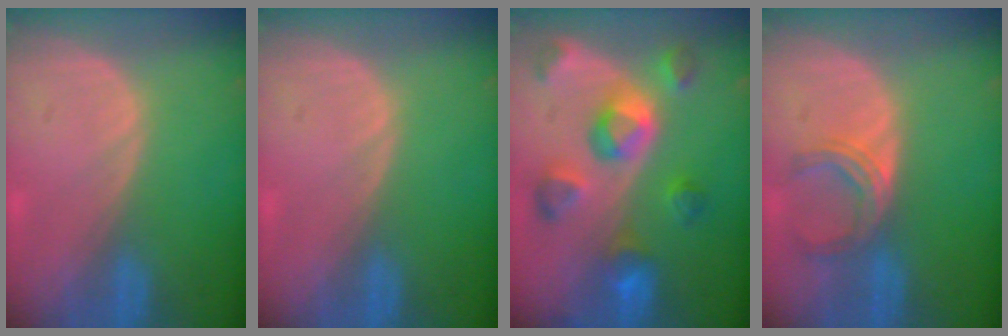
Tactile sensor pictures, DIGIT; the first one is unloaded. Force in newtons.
{"total": 0.0}
{"total": 9.7, "press": 8.7, "slide": 4.3}
{"total": 4.9, "press": 4.5, "slide": 1.9}